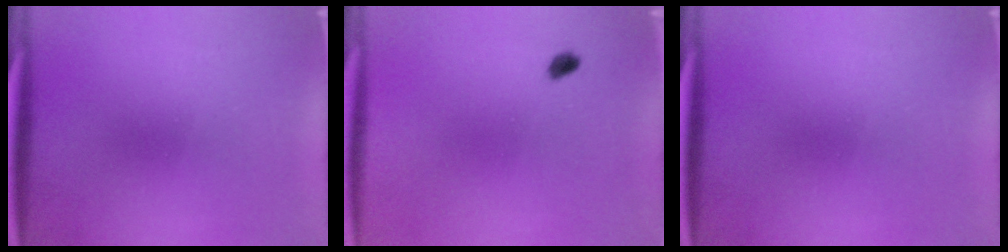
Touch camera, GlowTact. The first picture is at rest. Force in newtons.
{"total": 1.4}
{"total": 0.0}